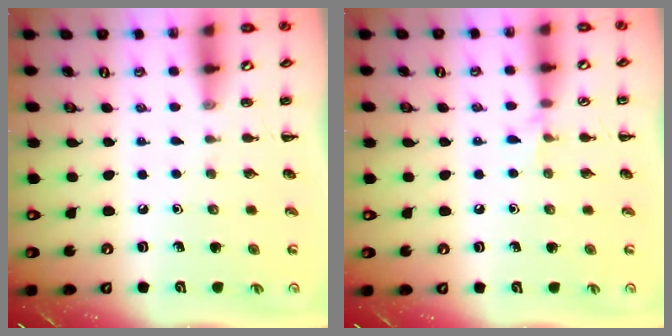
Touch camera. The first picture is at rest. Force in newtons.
{"total": 4.6, "press": 4.4, "slide": 1.5}